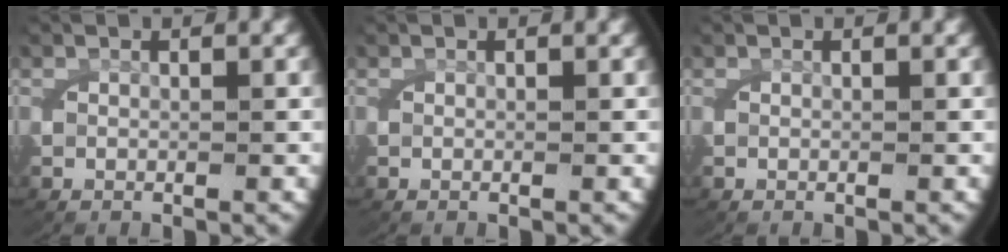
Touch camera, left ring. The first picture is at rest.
{"total": 0.0}
{"total": 0.0}